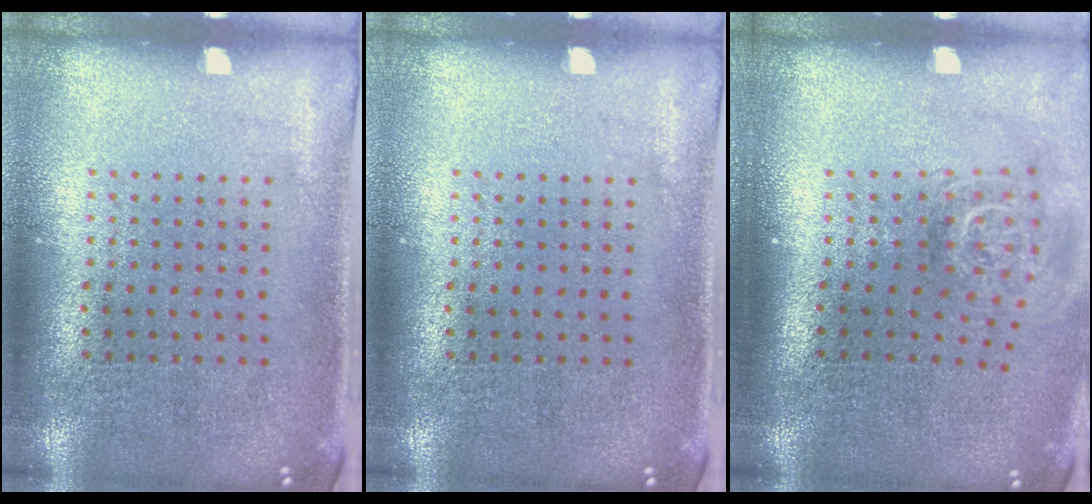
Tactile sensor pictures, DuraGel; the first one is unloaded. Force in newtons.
{"total": 0.0}
{"total": 1.9, "press": 1.3, "slide": 1.3}